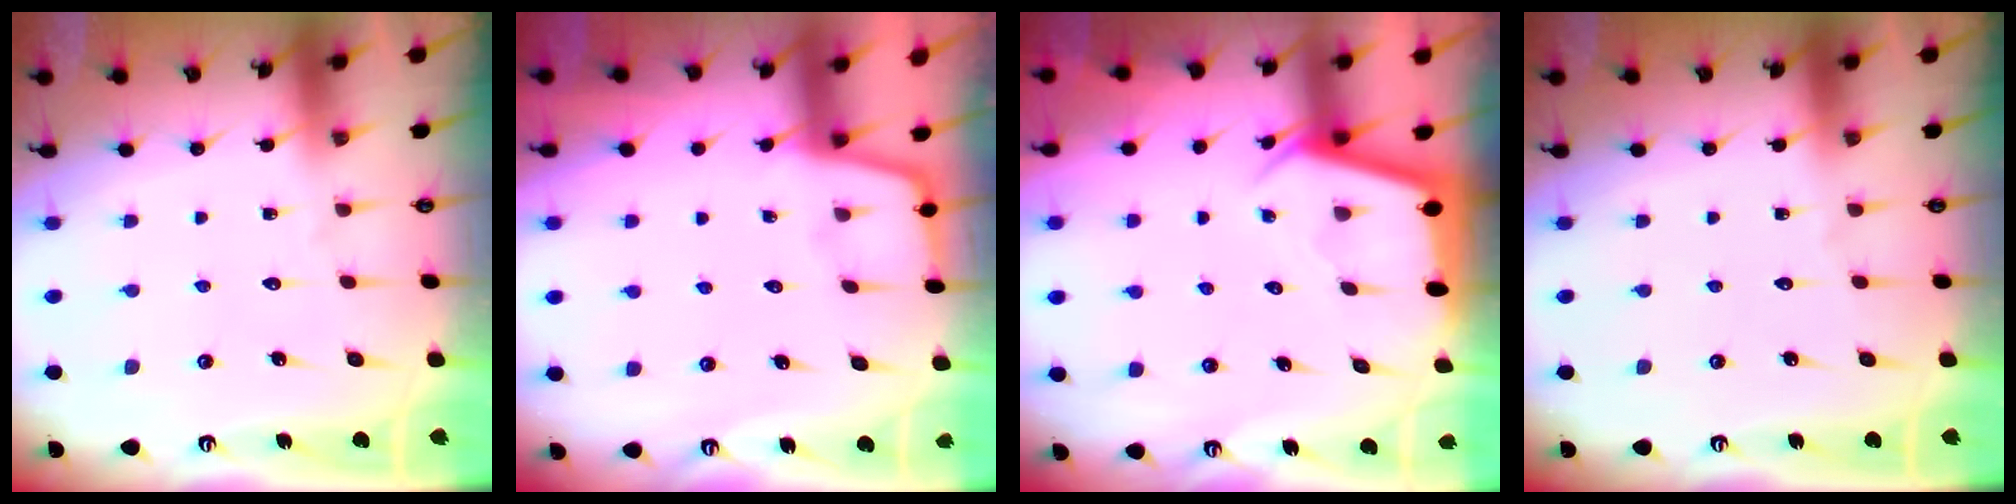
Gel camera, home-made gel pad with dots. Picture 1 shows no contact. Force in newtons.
{"total": 1.7, "press": 1.7, "slide": 0.4}
{"total": 2.9, "press": 2.9, "slide": 0.3}
{"total": 0.0}